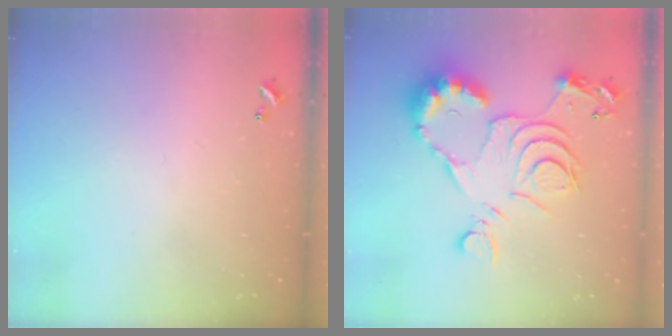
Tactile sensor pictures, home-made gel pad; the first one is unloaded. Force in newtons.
{"total": 16.8, "press": 16.7, "slide": 1.8}